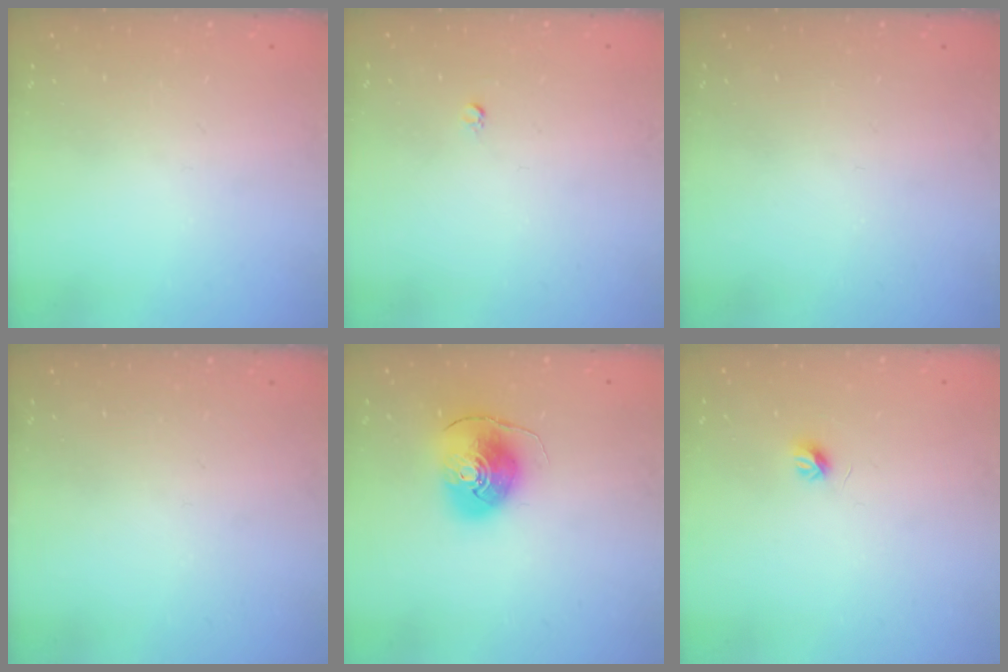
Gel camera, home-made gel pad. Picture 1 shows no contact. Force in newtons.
{"total": 2.5, "press": 2.5, "slide": 0.2}
{"total": 0.0}
{"total": 0.0}
{"total": 10.2, "press": 10.1, "slide": 1.1}
{"total": 4.1, "press": 4.0, "slide": 0.6}